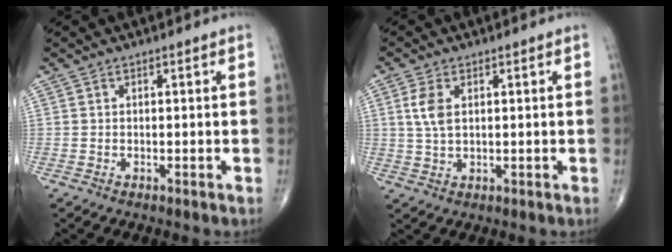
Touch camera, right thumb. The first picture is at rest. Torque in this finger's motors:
{"motor_torque": [-0.11, 0.23, 0.11, -0.10, 0.05]}